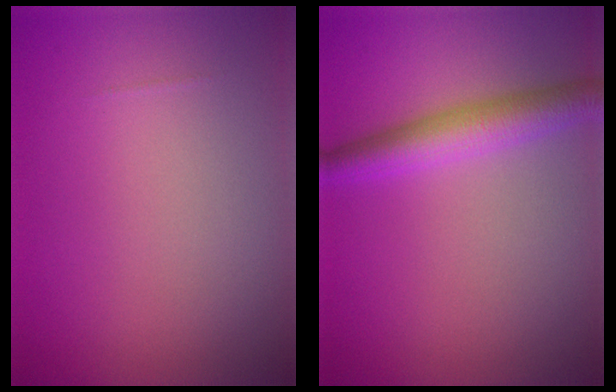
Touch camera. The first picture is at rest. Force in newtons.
{"total": 3.9, "press": 3.9, "slide": 0.1}